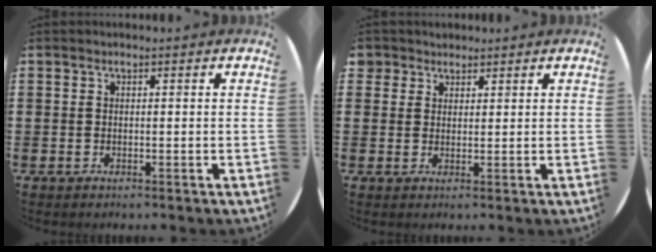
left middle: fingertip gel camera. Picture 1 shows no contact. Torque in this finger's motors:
{"motor_torque": [0.07, -0.12, 0.00, 0.03]}